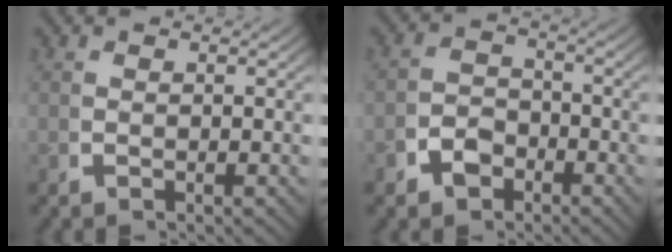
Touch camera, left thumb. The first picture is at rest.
{"total": 3.5, "force": [-2.4, 2.4, 1.1], "torque": [-0.013, -0.012, -0.037]}